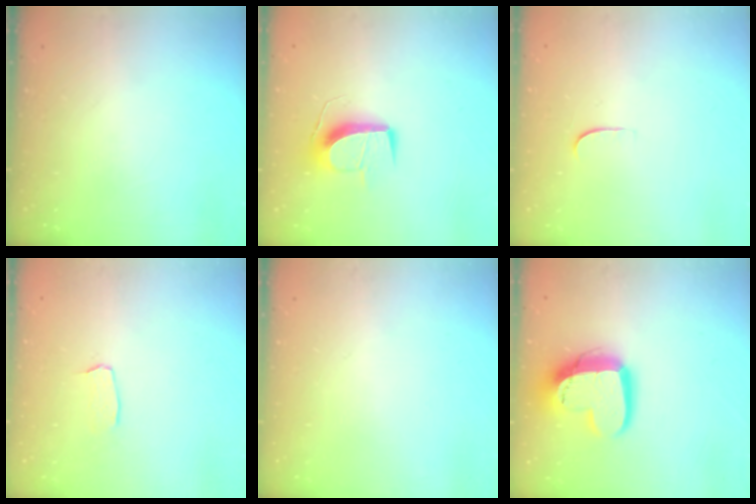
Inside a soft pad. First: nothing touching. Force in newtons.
{"total": 11.3, "press": 11.3, "slide": 0.7}
{"total": 4.3, "press": 4.3, "slide": 0.2}
{"total": 2.9, "press": 2.9, "slide": 0.2}
{"total": 0.0}
{"total": 15.3, "press": 15.2, "slide": 1.2}